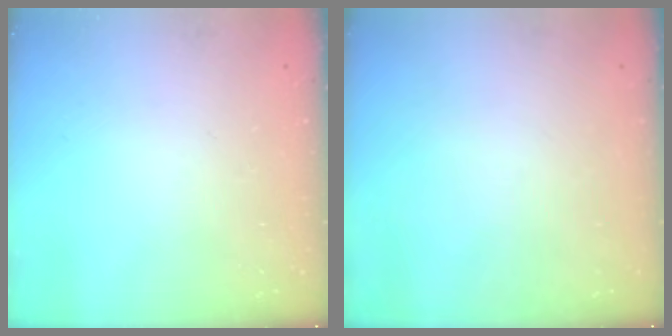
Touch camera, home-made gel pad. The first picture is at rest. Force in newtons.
{"total": 0.0}